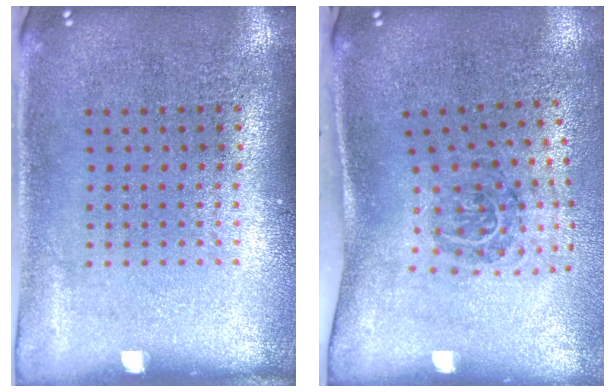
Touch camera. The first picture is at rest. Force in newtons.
{"total": 1.9, "press": 1.2, "slide": 1.5}